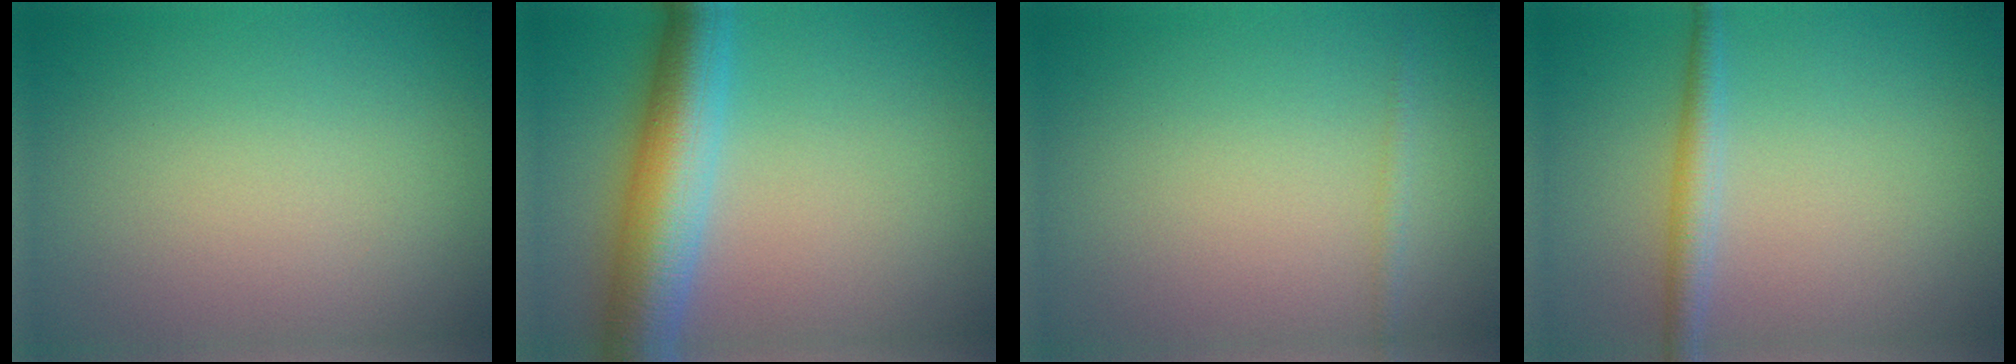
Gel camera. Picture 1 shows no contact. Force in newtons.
{"total": 7.5, "press": 7.5, "slide": 0.1}
{"total": 0.8, "press": 0.8, "slide": 0.0}
{"total": 2.2, "press": 2.2, "slide": 0.1}